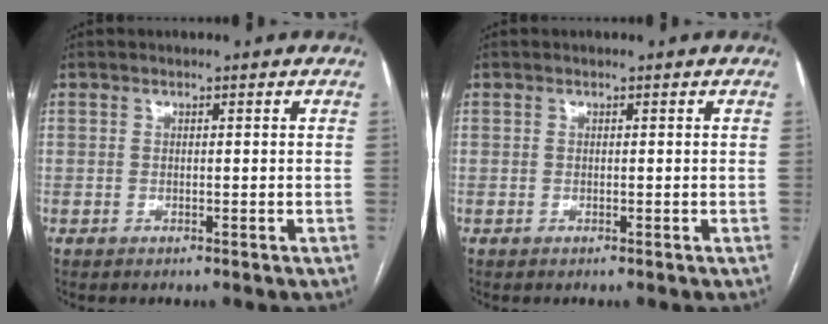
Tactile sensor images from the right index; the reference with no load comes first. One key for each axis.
{"total": 0.0}